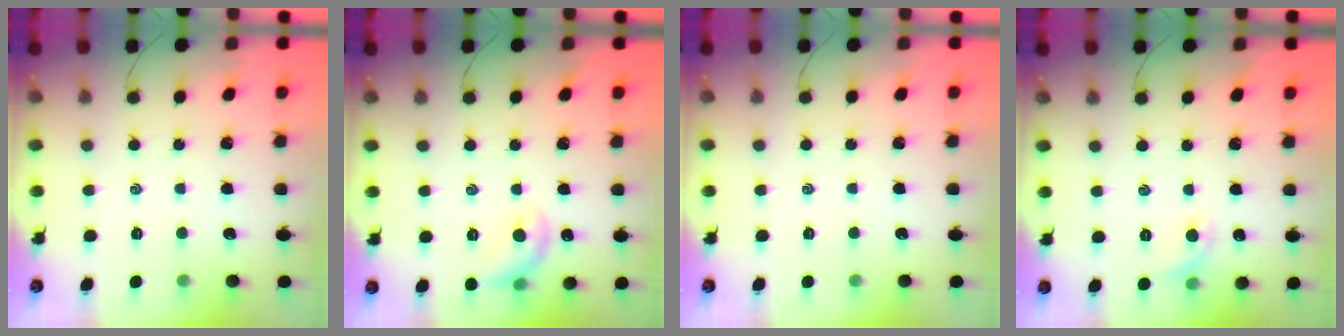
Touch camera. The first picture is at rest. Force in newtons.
{"total": 8.0, "press": 7.9, "slide": 1.0}
{"total": 0.0}
{"total": 4.8, "press": 4.7, "slide": 1.2}